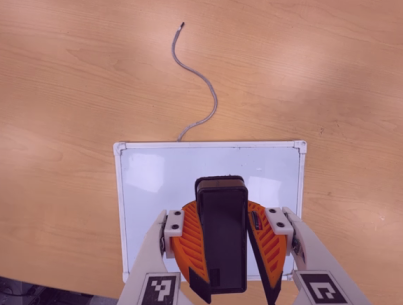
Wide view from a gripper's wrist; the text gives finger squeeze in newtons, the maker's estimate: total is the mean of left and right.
{"total": 12.4, "left": 11.4, "right": 13.3}